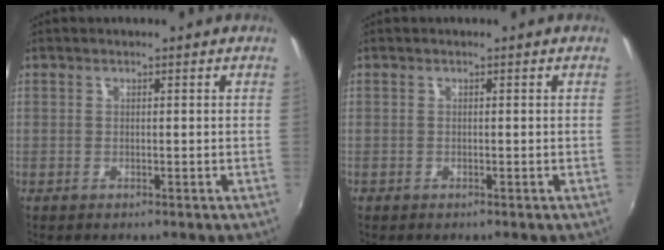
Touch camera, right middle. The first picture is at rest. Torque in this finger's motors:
{"motor_torque": [-0.12, -0.06, -0.02, -0.01]}